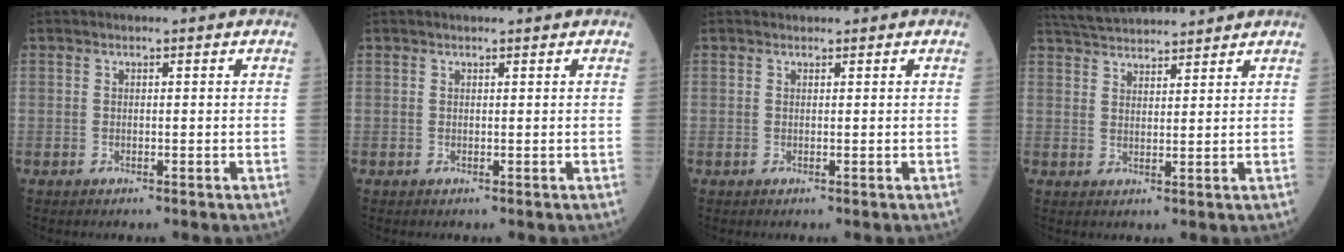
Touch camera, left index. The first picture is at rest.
{"total": 0.5, "force": [0.5, 0.1, 0.0], "torque": [-0.010, 0.006, 0.008]}
{"total": 0.6, "force": [0.6, 0.2, 0.0], "torque": [-0.009, 0.005, 0.011]}
{"total": 9.2, "force": [8.7, 1.0, 2.6], "torque": [-0.054, 0.030, 0.141]}